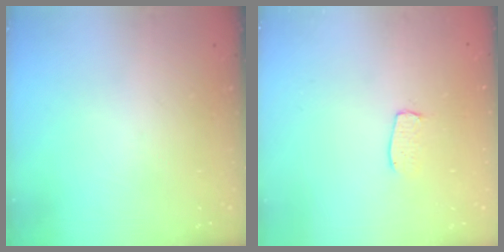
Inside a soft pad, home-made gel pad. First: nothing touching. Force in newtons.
{"total": 3.9, "press": 3.9, "slide": 0.3}